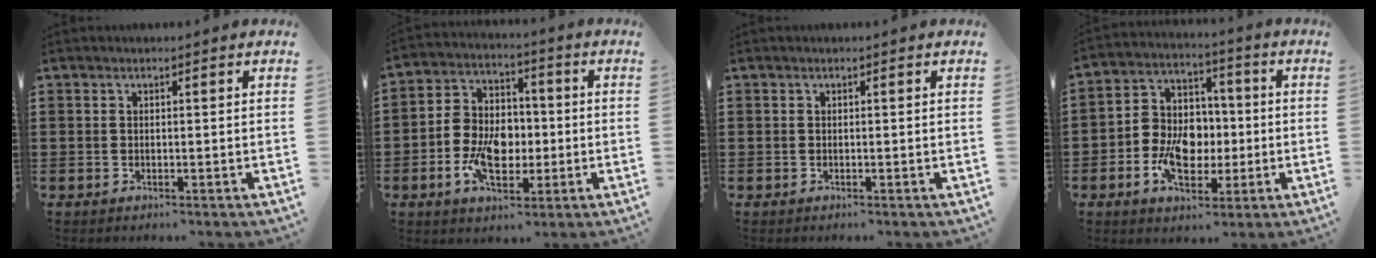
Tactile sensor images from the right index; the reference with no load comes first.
{"total": 9.3, "force": [-2.1, 6.4, 6.4], "torque": [-0.134, 0.012, -0.041]}
{"total": 0.0}
{"total": 9.1, "force": [-2.1, 6.8, 5.7], "torque": [-0.125, 0.012, -0.040]}